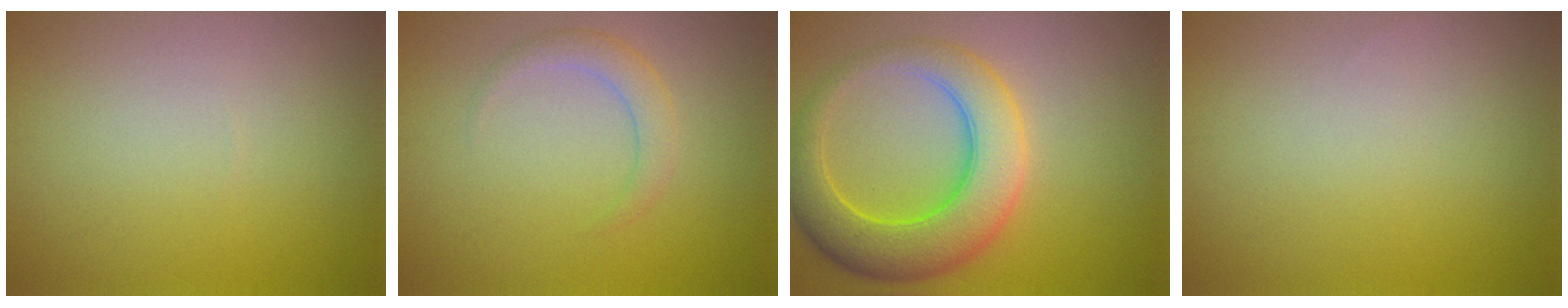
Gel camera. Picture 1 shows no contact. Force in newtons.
{"total": 2.1, "press": 2.1, "slide": 0.1}
{"total": 7.9, "press": 7.9, "slide": 0.1}
{"total": 0.0}